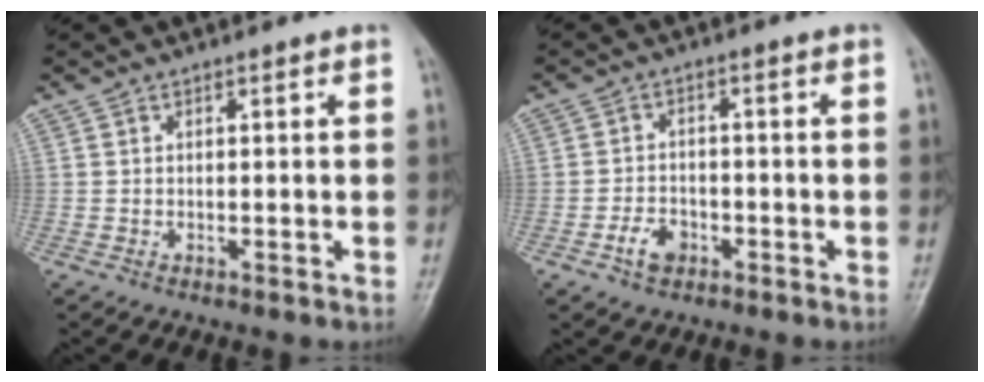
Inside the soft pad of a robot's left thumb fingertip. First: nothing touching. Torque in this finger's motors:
{"motor_torque": [-0.18, 0.24, 0.18, 0.09, 0.00]}